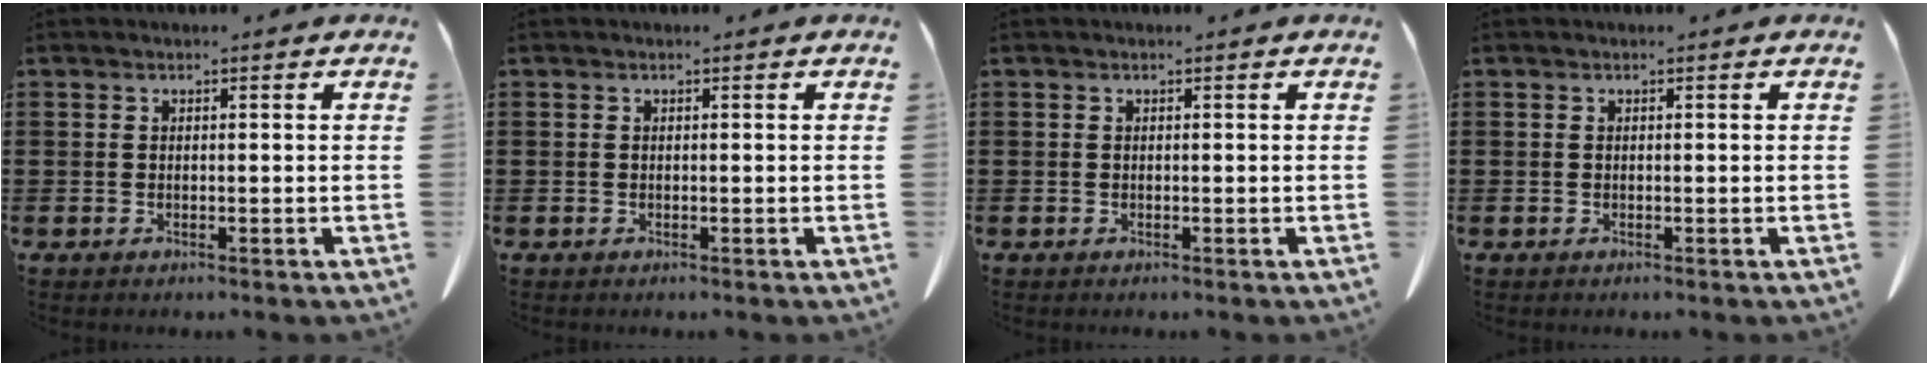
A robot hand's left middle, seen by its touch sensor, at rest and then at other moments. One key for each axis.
{"total": 0.0}
{"total": 0.0}
{"total": 0.0}